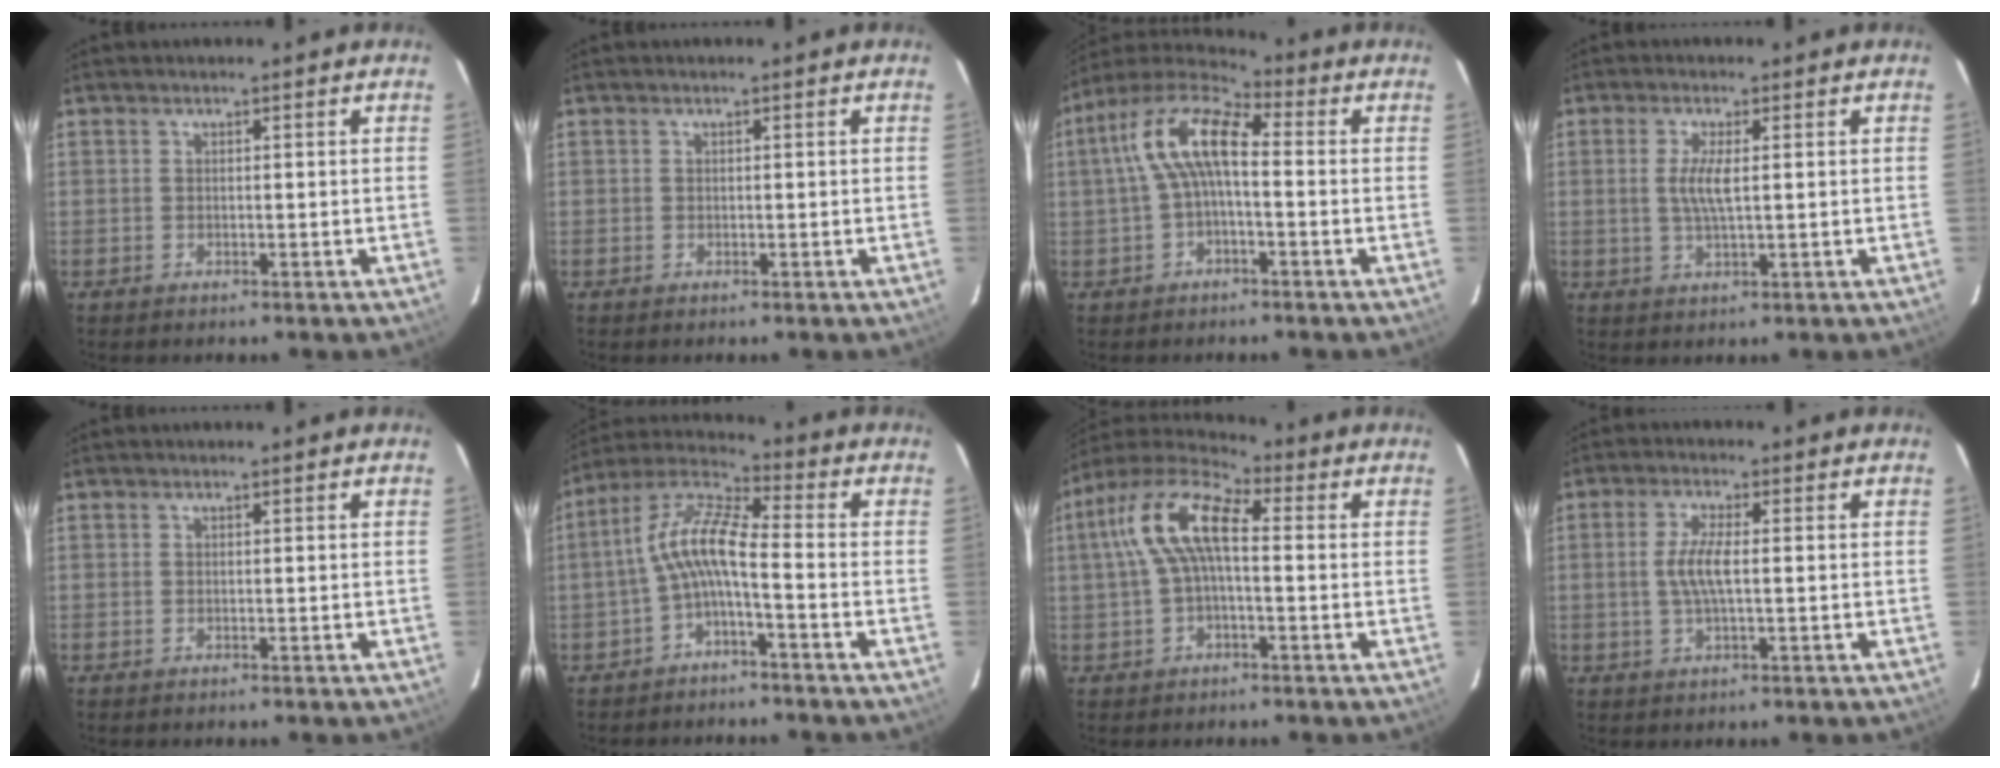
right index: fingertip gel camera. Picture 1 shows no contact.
{"total": 0.0}
{"total": 11.2, "force": [0.3, 4.5, 10.3], "torque": [-0.205, 0.028, -0.002]}
{"total": 4.5, "force": [0.5, 1.0, 4.3], "torque": [-0.087, -0.002, 0.009]}
{"total": 0.0}
{"total": 8.7, "force": [-2.4, 1.9, 8.1], "torque": [-0.185, 0.022, -0.050]}
{"total": 11.6, "force": [0.9, 4.8, 10.5], "torque": [-0.210, 0.029, 0.009]}
{"total": 5.2, "force": [0.0, 1.3, 5.0], "torque": [-0.098, 0.001, 0.002]}